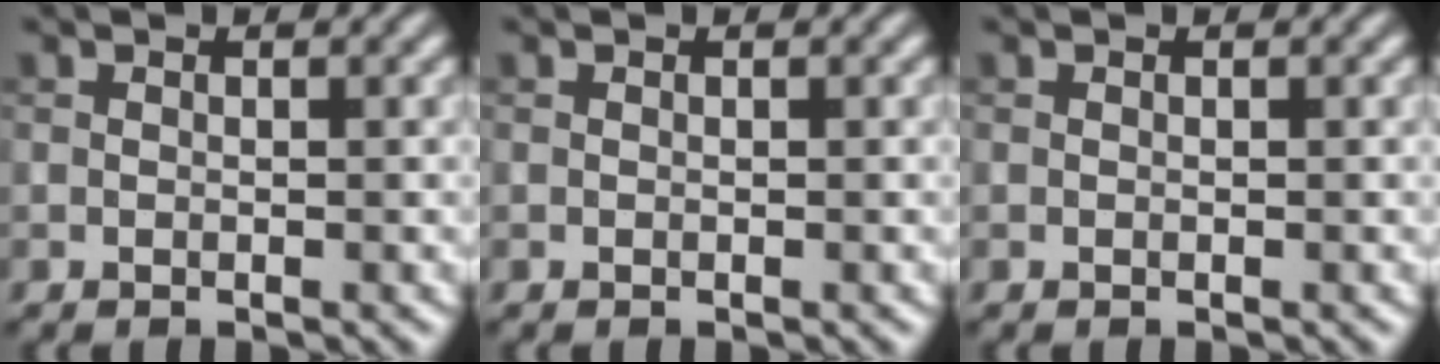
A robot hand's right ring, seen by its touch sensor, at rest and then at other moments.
{"total": 0.0}
{"total": 0.0}